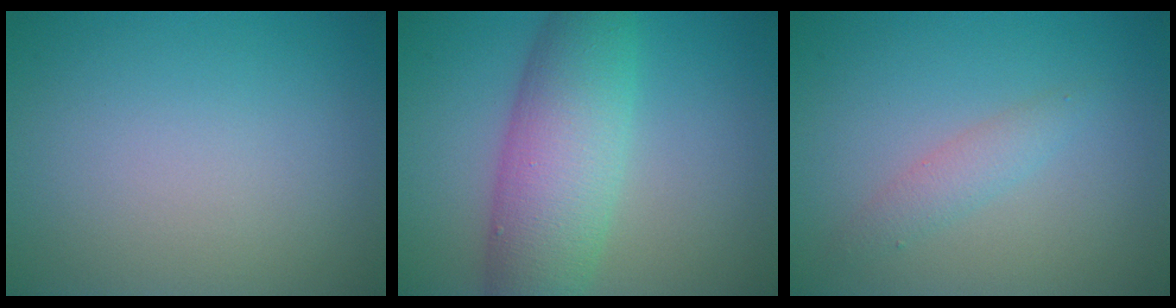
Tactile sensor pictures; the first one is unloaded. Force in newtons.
{"total": 7.9, "press": 7.9, "slide": 0.2}
{"total": 1.7, "press": 1.7, "slide": 0.1}